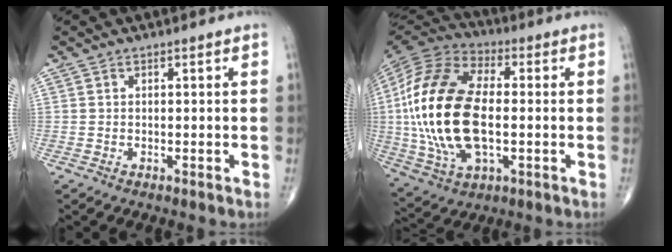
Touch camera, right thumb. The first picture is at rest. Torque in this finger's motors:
{"motor_torque": [-0.07, 2.15, 2.62, 0.15, 0.86]}